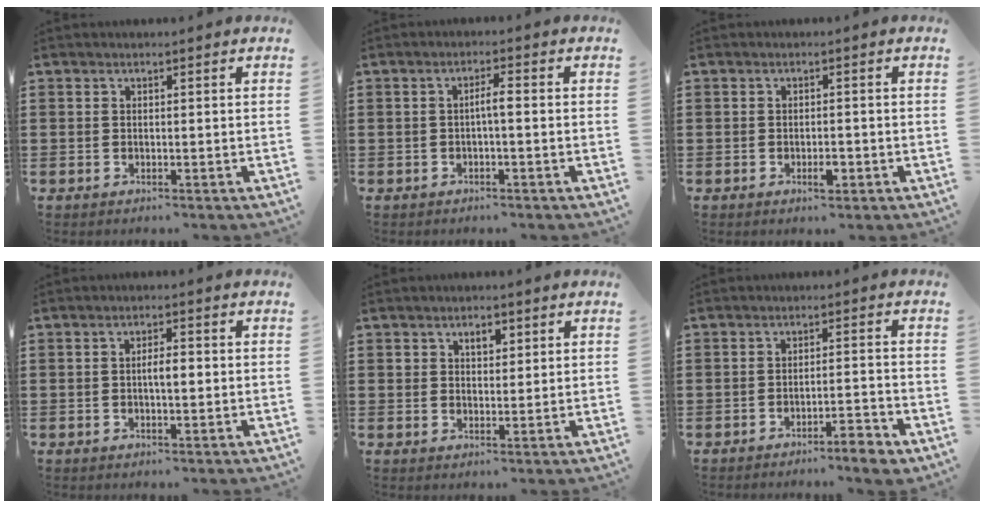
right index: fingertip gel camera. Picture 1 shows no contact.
{"total": 2.2, "force": [-0.4, 0.2, 2.1], "torque": [-0.042, 0.003, -0.009]}
{"total": 2.1, "force": [-0.9, 0.8, 1.7], "torque": [-0.032, -0.001, -0.017]}
{"total": 2.8, "force": [-0.2, 0.7, 2.7], "torque": [-0.048, 0.000, -0.005]}
{"total": 2.5, "force": [1.2, 1.6, 1.4], "torque": [-0.018, 0.002, 0.018]}
{"total": 4.2, "force": [-3.5, 0.0, 2.2], "torque": [-0.035, -0.004, -0.066]}